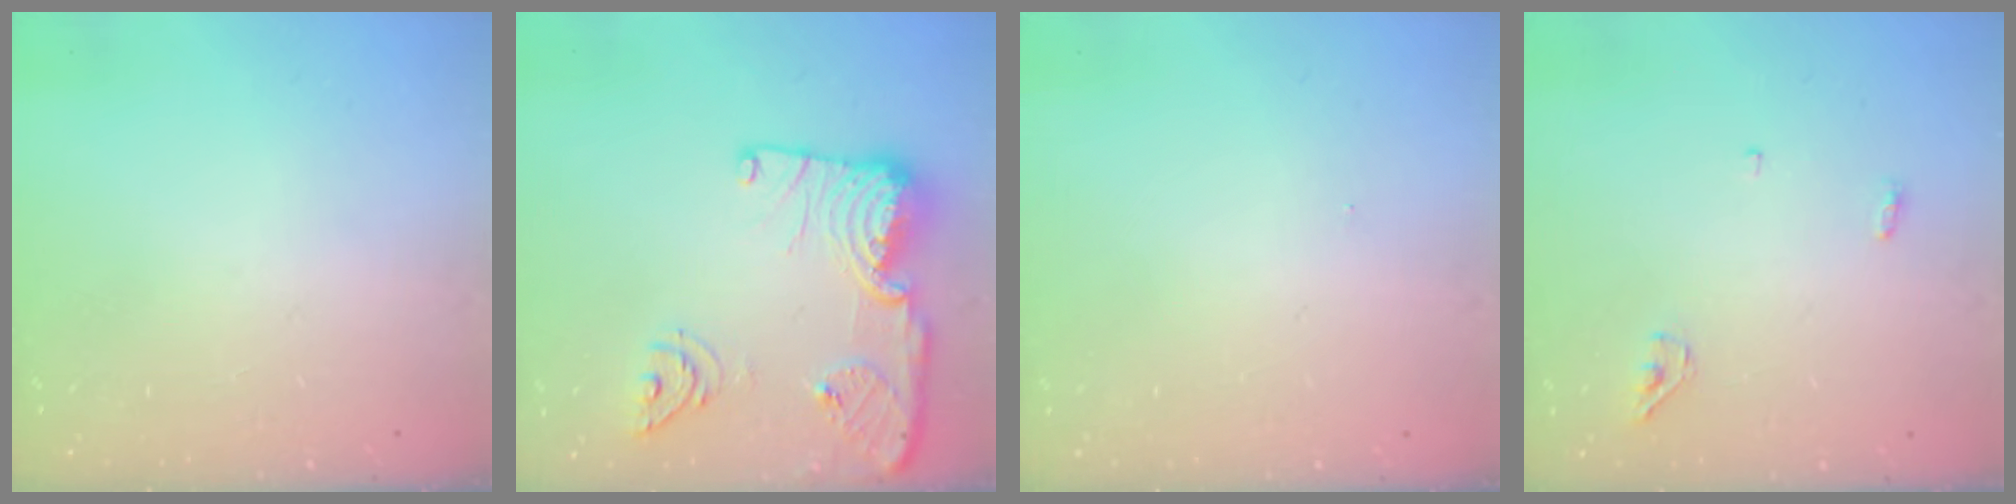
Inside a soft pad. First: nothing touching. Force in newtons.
{"total": 18.1, "press": 18.0, "slide": 2.0}
{"total": 5.3, "press": 0.3, "slide": 5.2}
{"total": 3.4, "press": 3.3, "slide": 1.0}